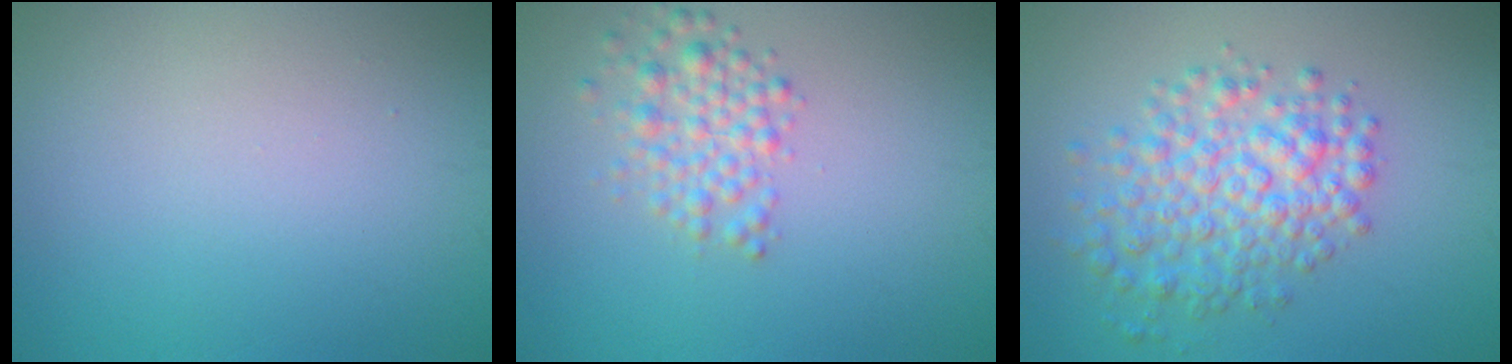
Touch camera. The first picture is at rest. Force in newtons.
{"total": 2.8, "press": 2.8, "slide": 0.0}
{"total": 5.4, "press": 5.4, "slide": 0.1}